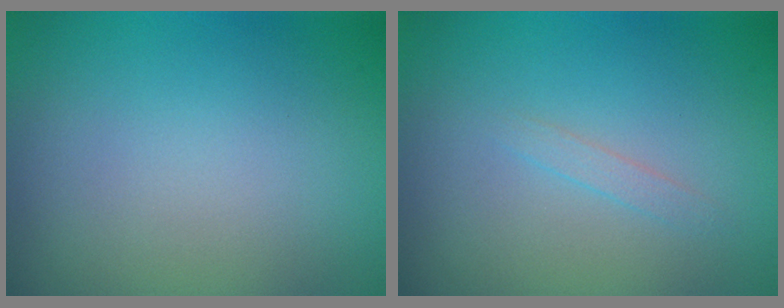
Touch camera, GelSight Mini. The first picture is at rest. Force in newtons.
{"total": 0.8, "press": 0.8, "slide": 0.1}